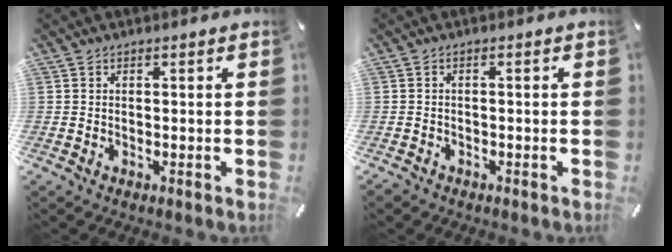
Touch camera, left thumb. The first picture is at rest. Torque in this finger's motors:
{"motor_torque": [0.05, -0.03, -0.01, -0.01, 0.00]}